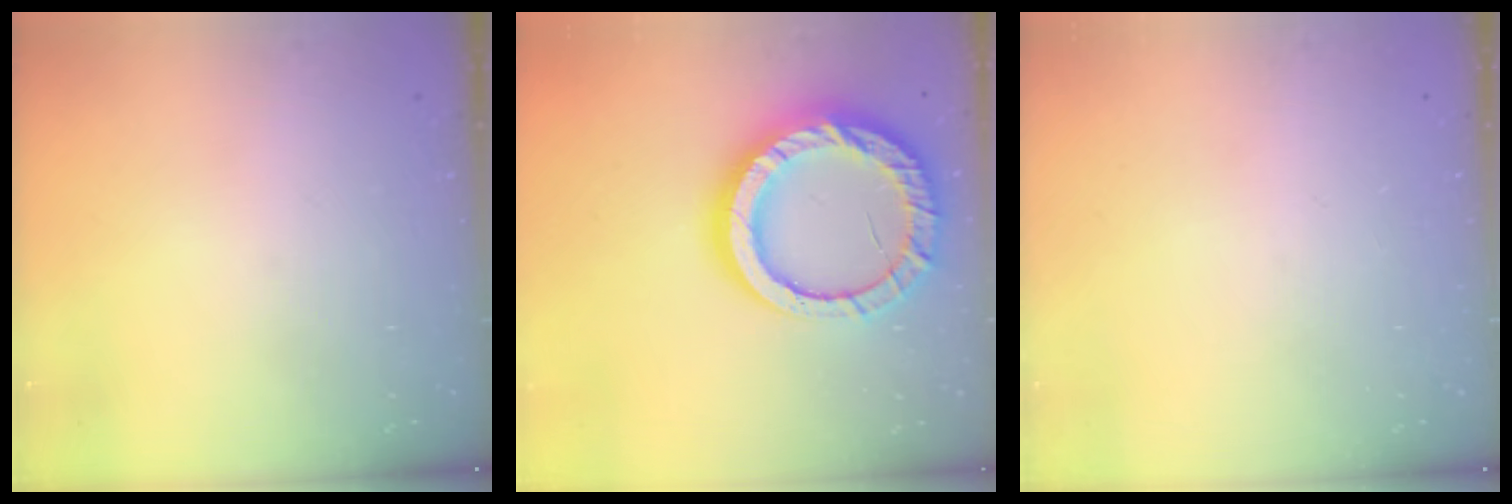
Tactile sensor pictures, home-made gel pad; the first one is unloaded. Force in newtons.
{"total": 21.0, "press": 20.9, "slide": 2.1}
{"total": 0.0}